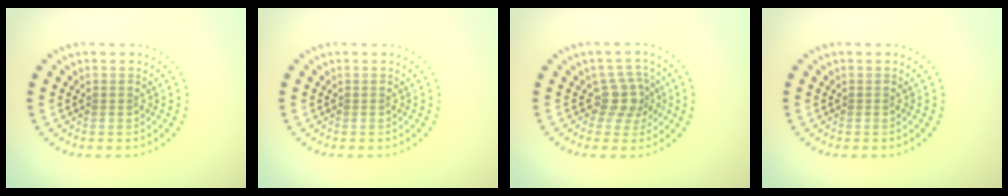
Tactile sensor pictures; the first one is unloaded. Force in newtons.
{"total": 0.0}
{"total": 2.8, "press": 2.2, "slide": 1.7}
{"total": 0.0}